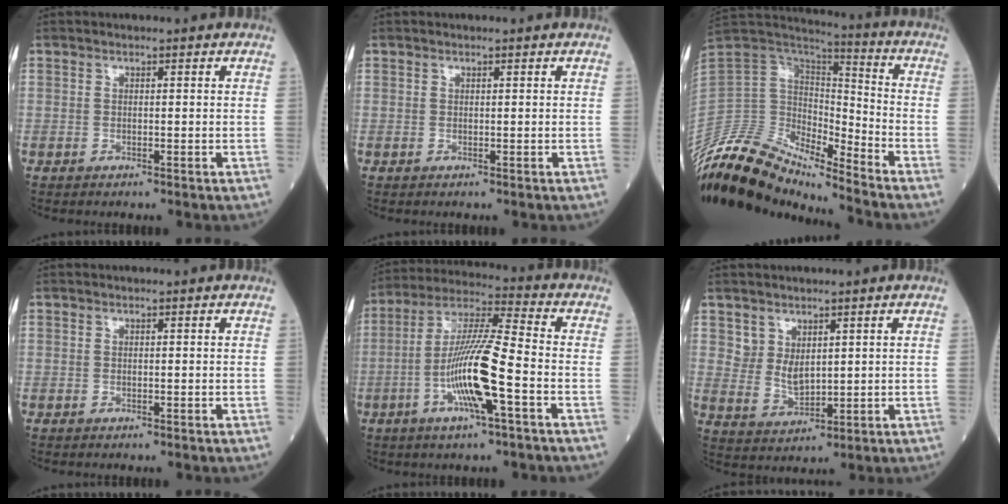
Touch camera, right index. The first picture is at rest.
{"total": 0.0}
{"total": 15.4, "force": [-14.7, 2.7, 4.0], "torque": [-0.082, 0.069, -0.278]}
{"total": 0.0}
{"total": 13.3, "force": [-4.0, 0.7, 12.7], "torque": [-0.245, 0.000, -0.080]}
{"total": 4.0, "force": [1.9, 2.8, 2.2], "torque": [-0.043, -0.003, 0.049]}